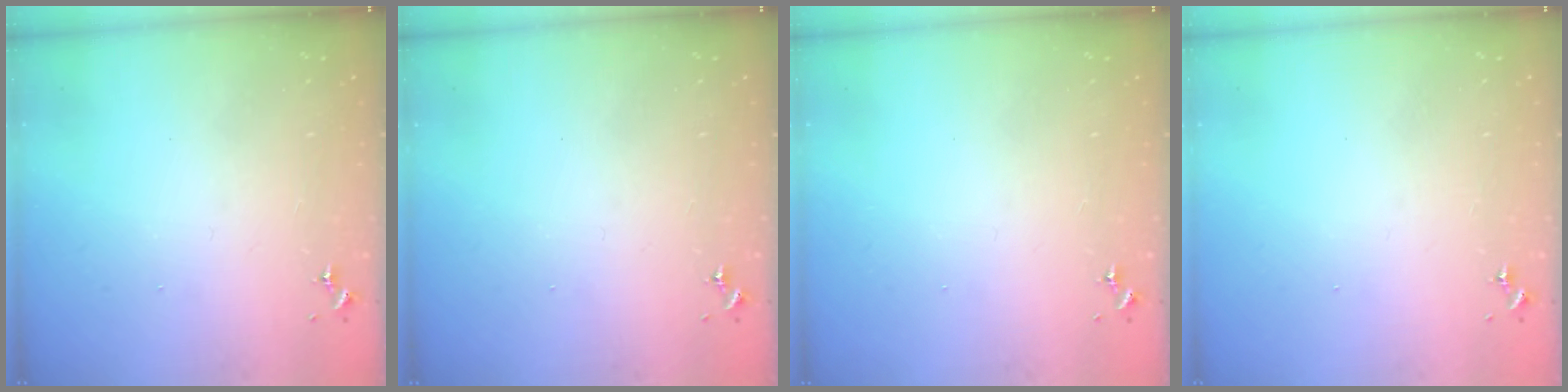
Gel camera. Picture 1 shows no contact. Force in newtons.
{"total": 0.0}
{"total": 0.0}
{"total": 0.0}